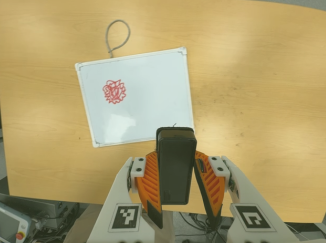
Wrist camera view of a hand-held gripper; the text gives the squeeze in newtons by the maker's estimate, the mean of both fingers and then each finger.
{"total": 5.3, "left": 4.6, "right": 6.0}